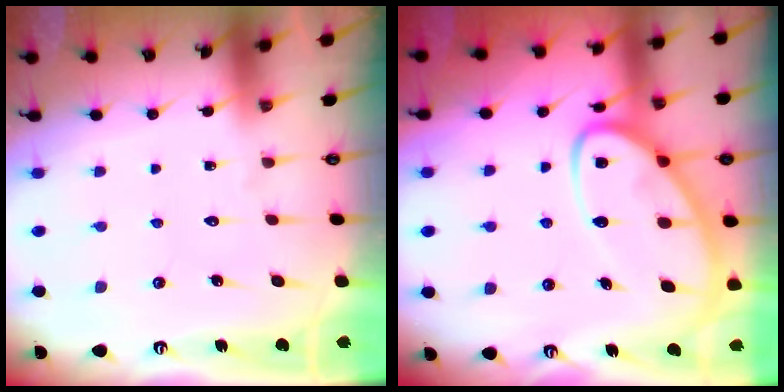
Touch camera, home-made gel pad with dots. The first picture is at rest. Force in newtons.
{"total": 13.7, "press": 13.6, "slide": 1.4}